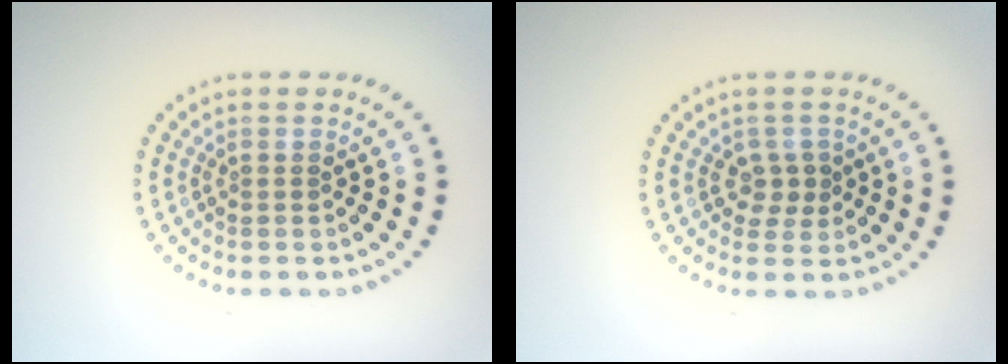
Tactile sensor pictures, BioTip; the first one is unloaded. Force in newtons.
{"total": 1.8, "press": 1.6, "slide": 0.8}